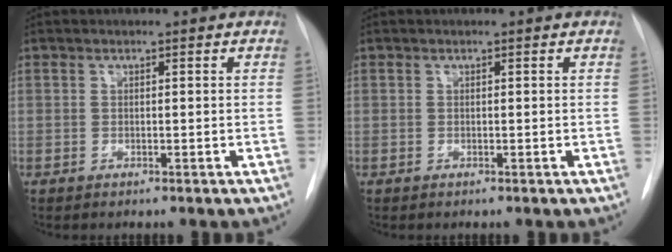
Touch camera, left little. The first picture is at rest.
{"total": 0.0}